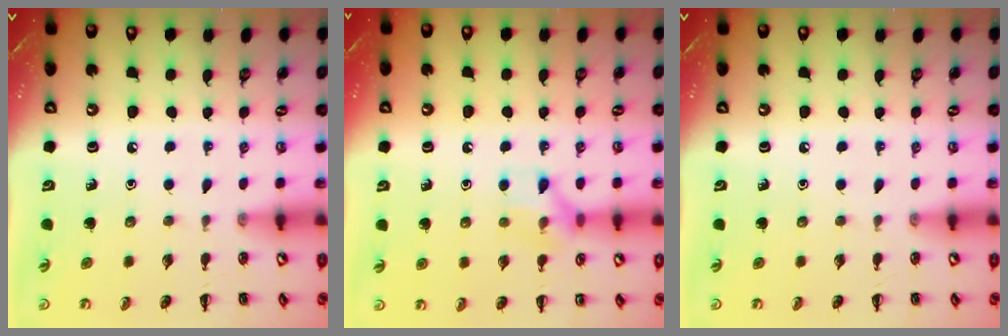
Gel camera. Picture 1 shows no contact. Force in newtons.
{"total": 8.2, "press": 8.2, "slide": 0.7}
{"total": 0.0}